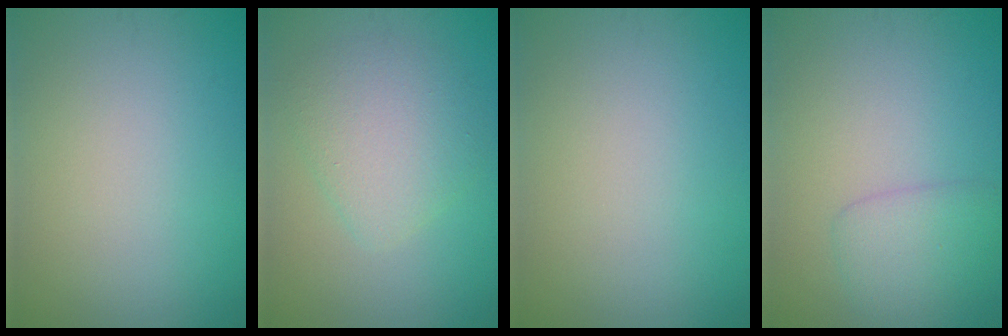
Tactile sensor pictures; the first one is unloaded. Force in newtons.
{"total": 3.9, "press": 3.9, "slide": 0.3}
{"total": 0.0}
{"total": 2.6, "press": 2.6, "slide": 0.1}